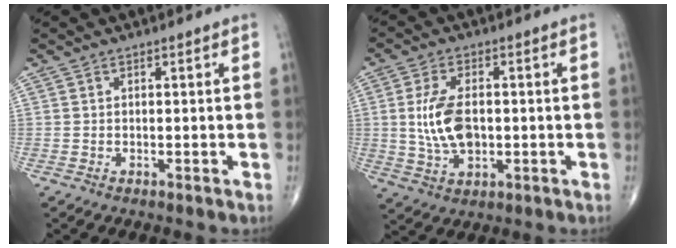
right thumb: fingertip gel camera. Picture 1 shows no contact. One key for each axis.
{"total": 9.3, "fx": 0.2, "fy": 5.2, "fz": 7.7, "tx": -0.150, "ty": -0.002, "tz": 0.008}